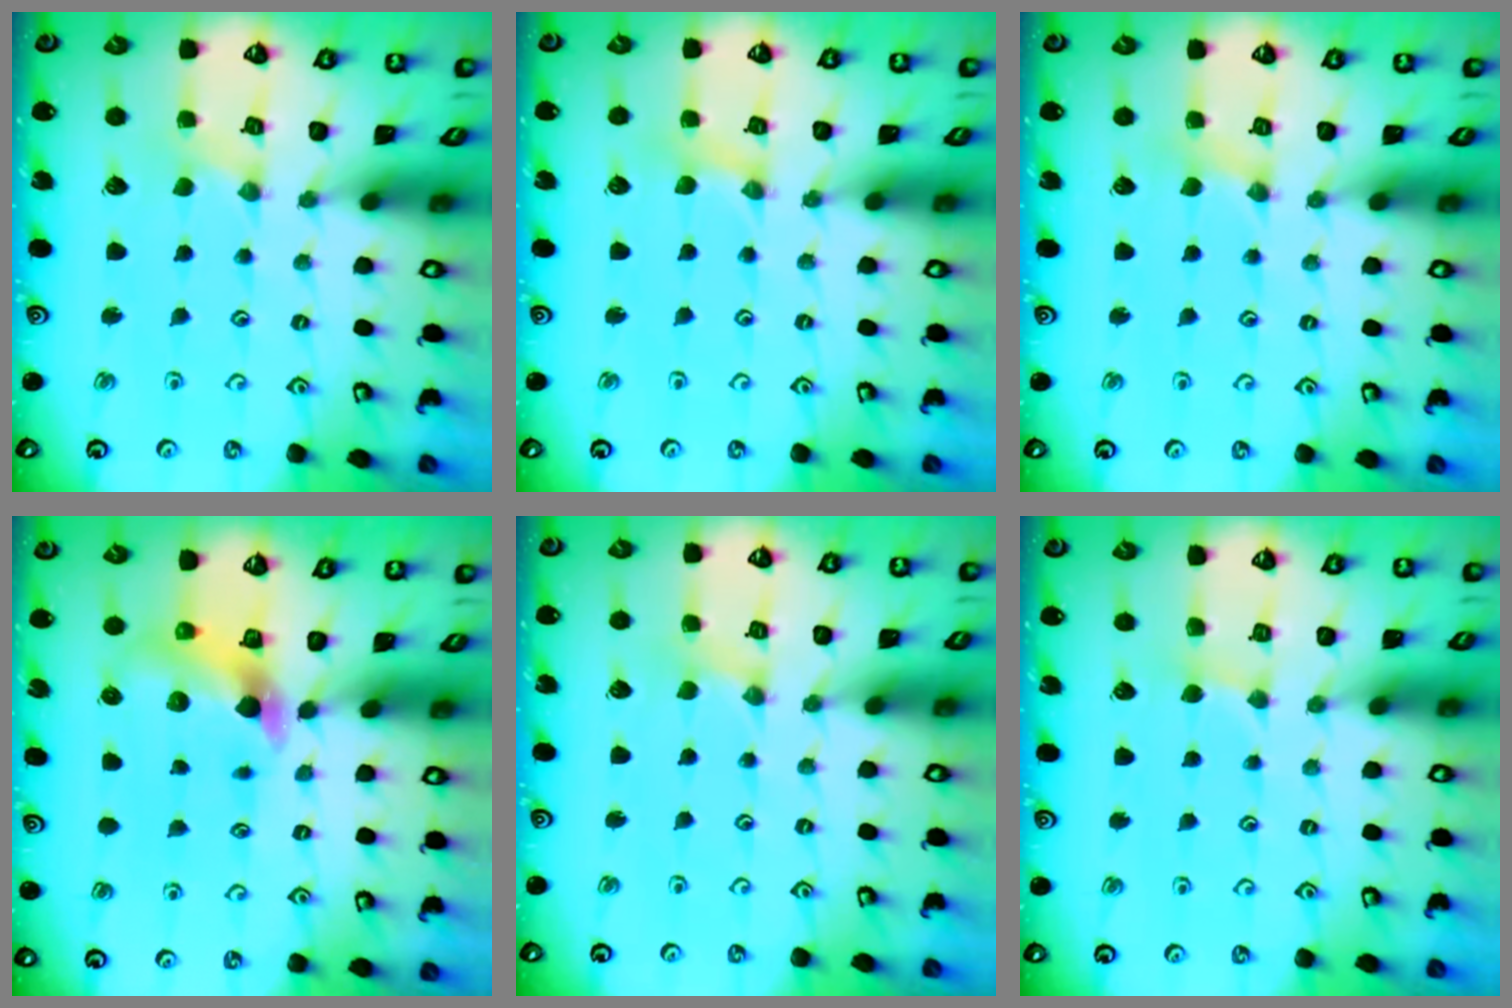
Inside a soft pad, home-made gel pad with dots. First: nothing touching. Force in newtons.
{"total": 1.5, "press": 1.5, "slide": 0.3}
{"total": 1.5, "press": 1.5, "slide": 0.3}
{"total": 6.0, "press": 6.0, "slide": 0.4}
{"total": 0.7, "press": 0.7, "slide": 0.1}
{"total": 1.6, "press": 1.5, "slide": 0.2}